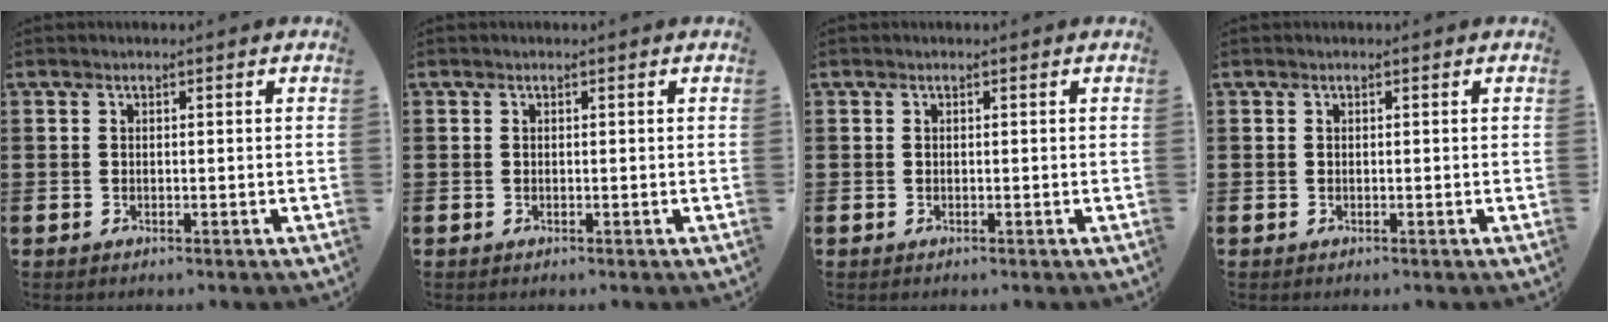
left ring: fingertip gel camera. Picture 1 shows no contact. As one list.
[{"total": 0.0}, {"total": 0.0}, {"total": 0.0}]